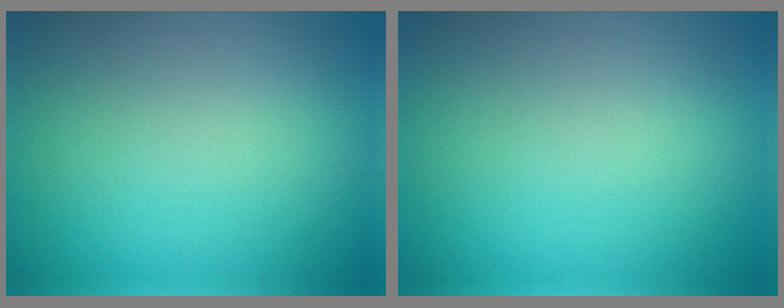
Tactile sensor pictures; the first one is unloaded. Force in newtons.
{"total": 0.0}